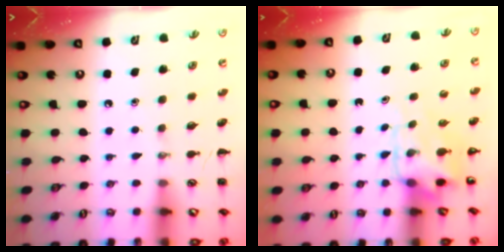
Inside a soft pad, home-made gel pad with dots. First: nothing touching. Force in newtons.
{"total": 4.6, "press": 4.5, "slide": 1.0}